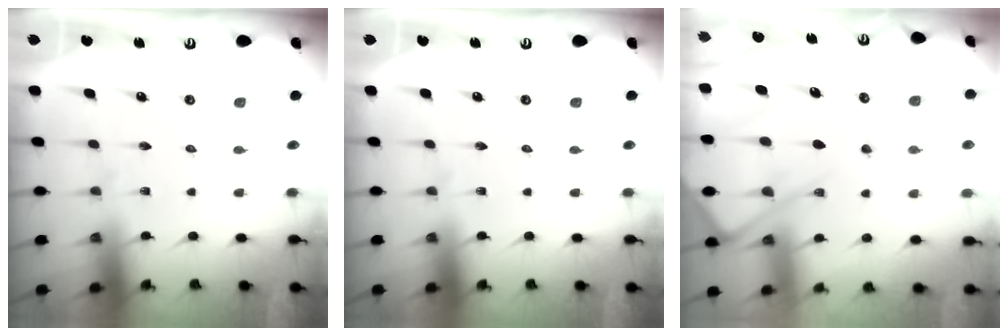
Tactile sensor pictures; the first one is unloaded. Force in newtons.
{"total": 0.0}
{"total": 15.8, "press": 15.7, "slide": 1.8}